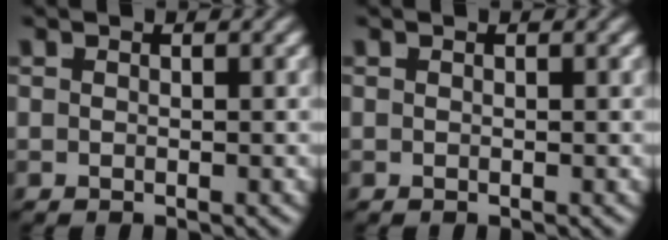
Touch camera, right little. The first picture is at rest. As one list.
[{"total": 0.0}]